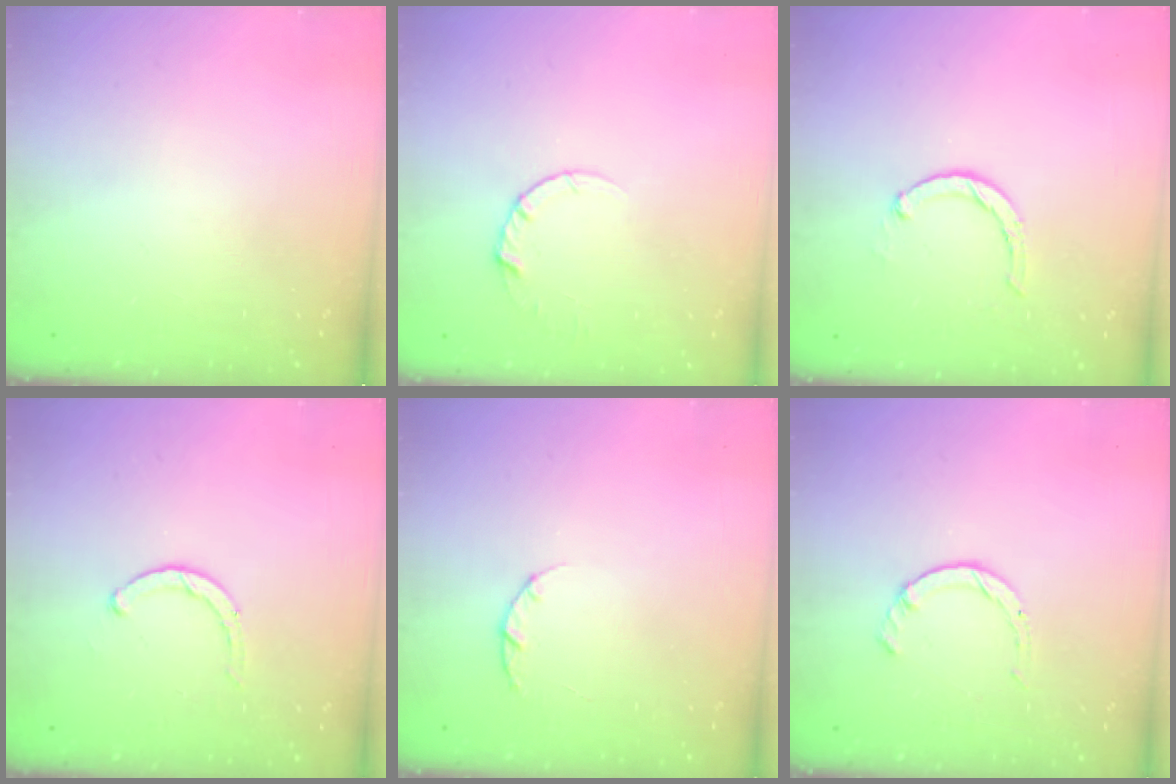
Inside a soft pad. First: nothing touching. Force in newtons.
{"total": 2.7, "press": 2.7, "slide": 0.2}
{"total": 1.7, "press": 1.6, "slide": 0.3}
{"total": 1.9, "press": 1.8, "slide": 0.3}
{"total": 2.0, "press": 1.9, "slide": 0.4}
{"total": 1.7, "press": 1.7, "slide": 0.2}